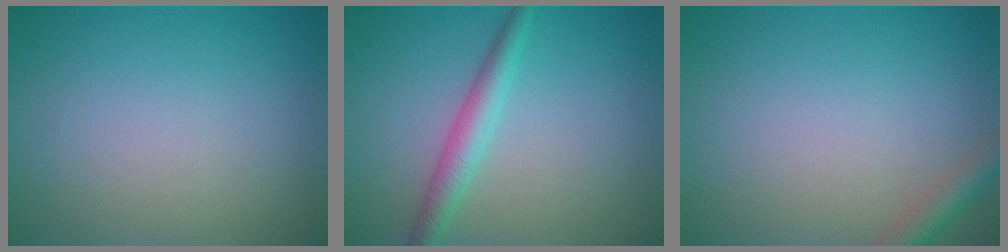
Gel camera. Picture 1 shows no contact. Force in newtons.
{"total": 2.8, "press": 2.8, "slide": 0.1}
{"total": 2.2, "press": 2.2, "slide": 0.2}